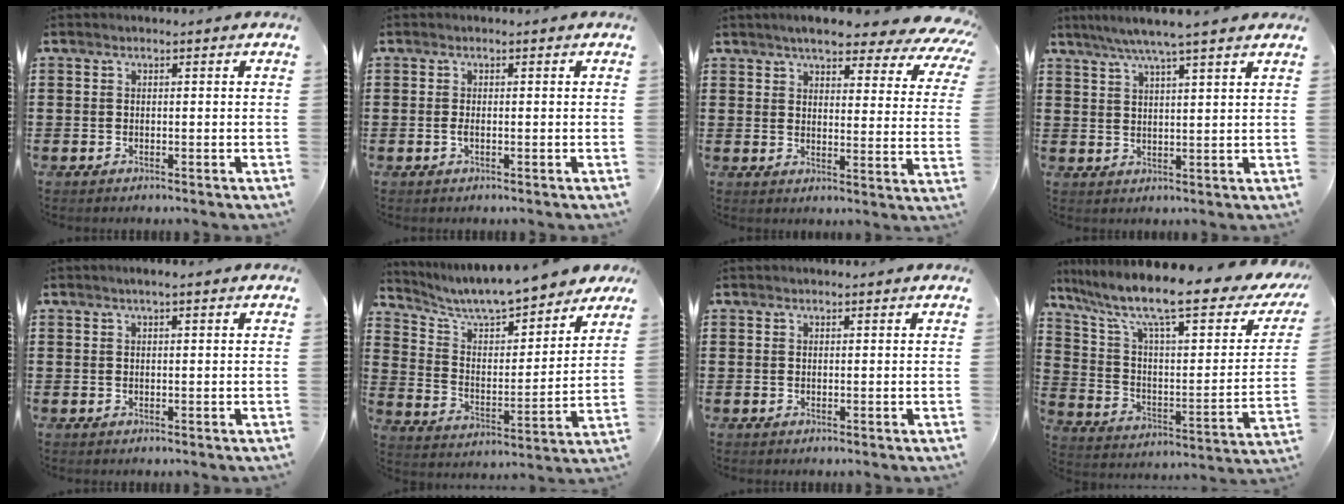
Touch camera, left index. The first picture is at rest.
{"total": 0.8, "force": [-0.1, 0.1, 0.8], "torque": [-0.016, -0.002, -0.002]}
{"total": 6.2, "force": [5.4, 0.9, 2.9], "torque": [-0.069, -0.026, 0.091]}
{"total": 5.3, "force": [4.4, -0.4, 2.9], "torque": [-0.069, -0.010, 0.076]}
{"total": 1.0, "force": [0.6, 0.0, 0.8], "torque": [-0.016, 0.001, 0.010]}
{"total": 7.8, "force": [7.4, 0.7, 2.5], "torque": [-0.084, -0.054, 0.125]}
{"total": 0.5, "force": [0.5, 0.1, 0.1], "torque": [-0.003, 0.001, 0.010]}
{"total": 13.0, "force": [9.0, 2.2, 9.1], "torque": [-0.192, -0.059, 0.143]}